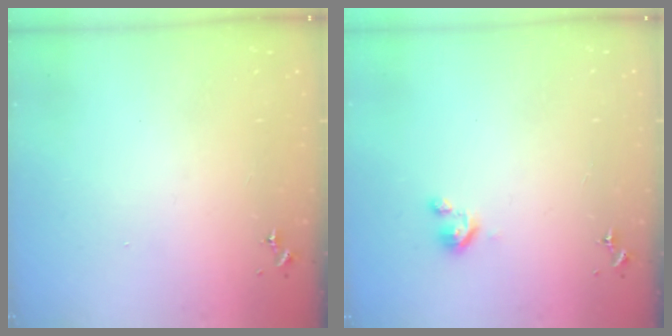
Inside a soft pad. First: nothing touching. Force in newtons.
{"total": 2.8, "press": 2.8, "slide": 0.3}